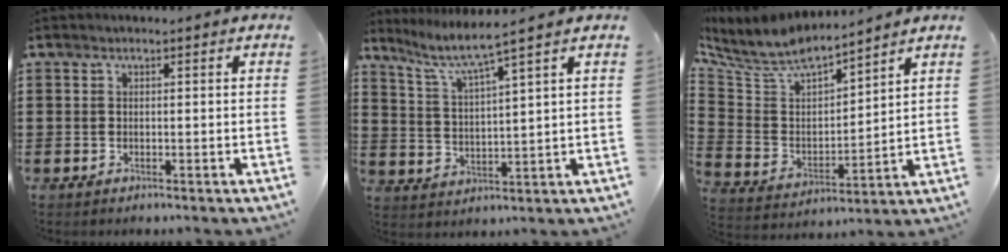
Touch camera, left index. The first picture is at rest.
{"total": 4.3, "force": [3.4, -0.4, 2.6], "torque": [-0.068, -0.025, 0.051]}
{"total": 7.6, "force": [6.9, 1.8, 2.8], "torque": [-0.090, -0.045, 0.116]}